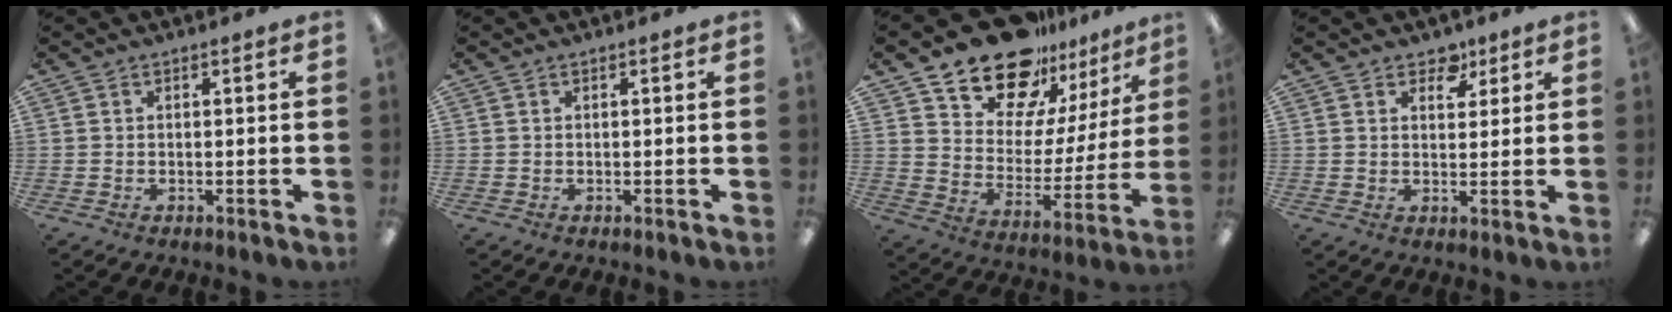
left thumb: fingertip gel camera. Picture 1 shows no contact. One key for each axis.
{"total": 0.0}
{"total": 18.4, "fx": 15.2, "fy": 8.9, "fz": 5.3, "tx": -0.104, "ty": -0.117, "tz": 0.274}
{"total": 5.0, "fx": 3.4, "fy": 3.2, "fz": 1.8, "tx": -0.004, "ty": -0.018, "tz": 0.055}